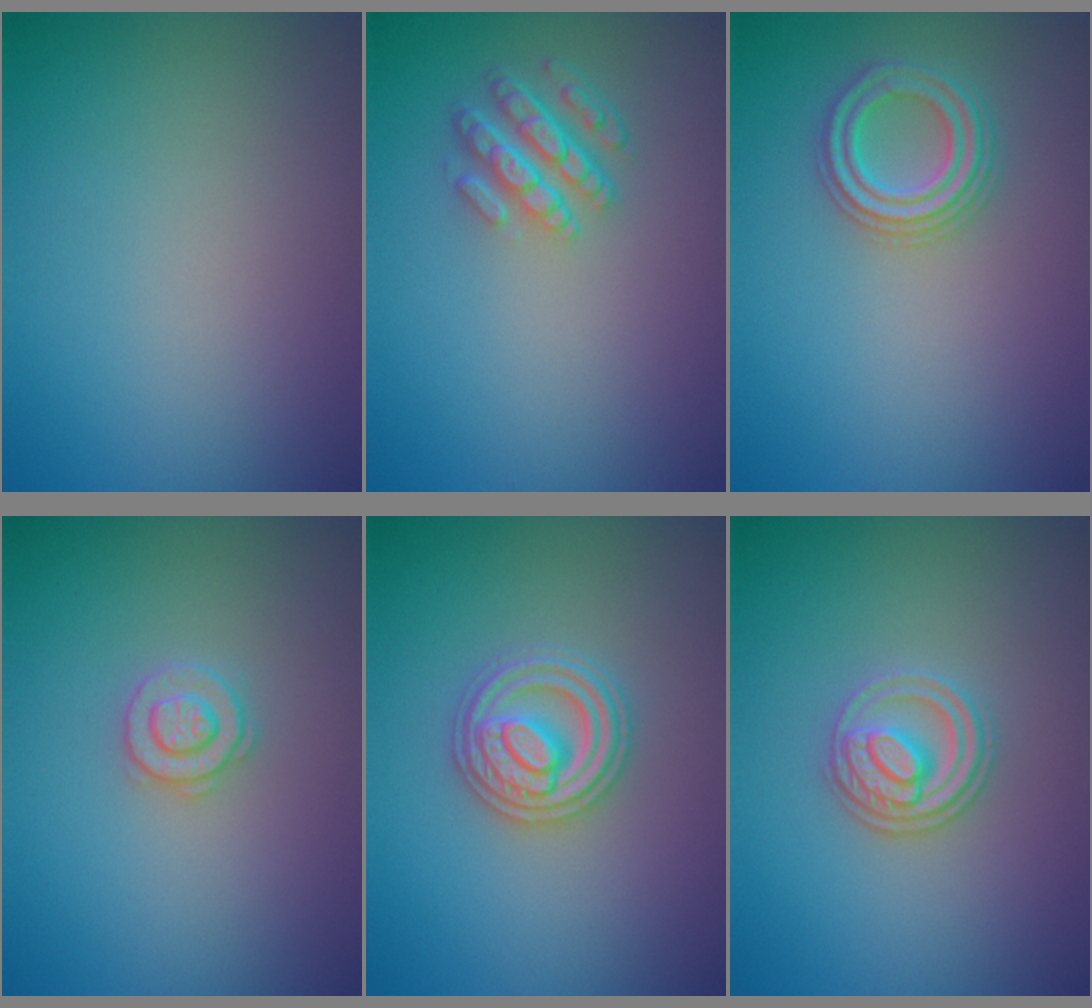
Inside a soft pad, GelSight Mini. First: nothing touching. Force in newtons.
{"total": 4.2, "press": 3.2, "slide": 2.8}
{"total": 2.9, "press": 2.9, "slide": 0.5}
{"total": 2.2, "press": 2.2, "slide": 0.3}
{"total": 3.7, "press": 3.6, "slide": 0.6}
{"total": 3.2, "press": 2.9, "slide": 1.2}